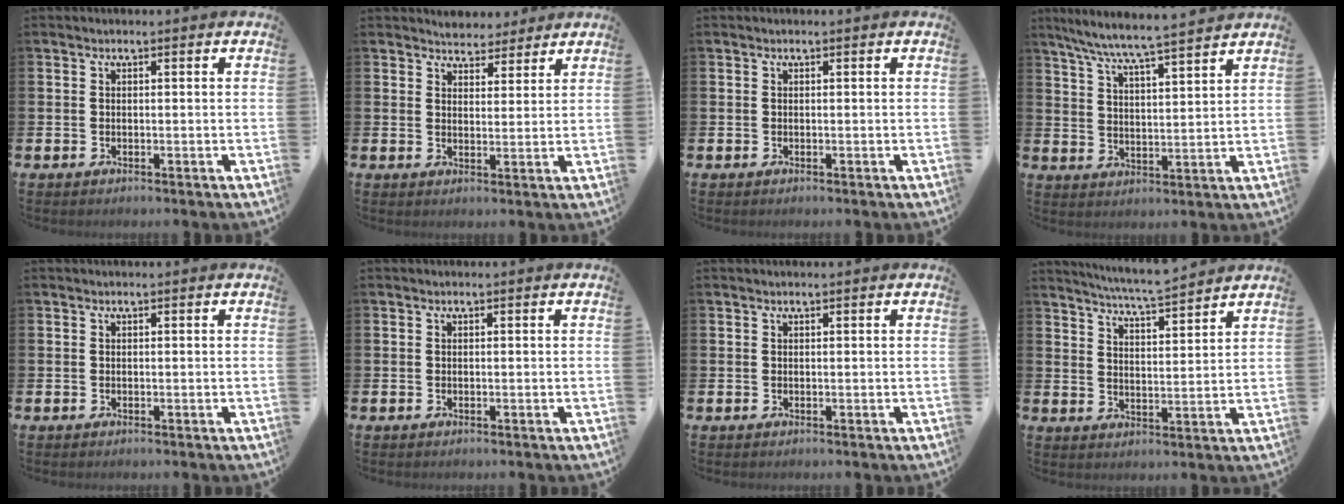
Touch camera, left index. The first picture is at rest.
{"total": 3.8, "force": [3.6, 1.1, -0.6], "torque": [0.009, -0.021, 0.065]}
{"total": 0.0}
{"total": 7.1, "force": [6.8, -0.3, 2.2], "torque": [-0.069, -0.043, 0.118]}
{"total": 0.0}
{"total": 0.0}
{"total": 0.0}
{"total": 6.2, "force": [6.0, -0.3, 1.2], "torque": [-0.037, -0.038, 0.106]}